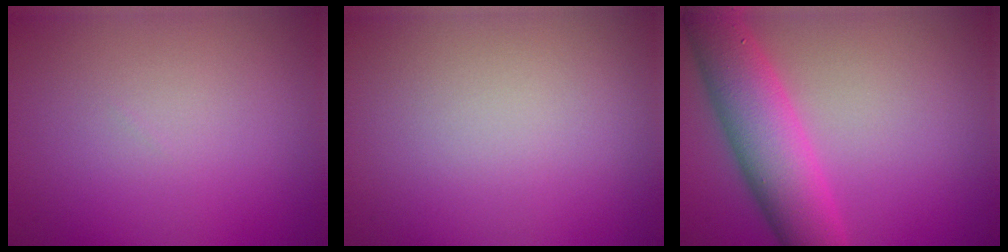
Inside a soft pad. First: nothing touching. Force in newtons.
{"total": 0.0}
{"total": 6.9, "press": 6.9, "slide": 0.6}